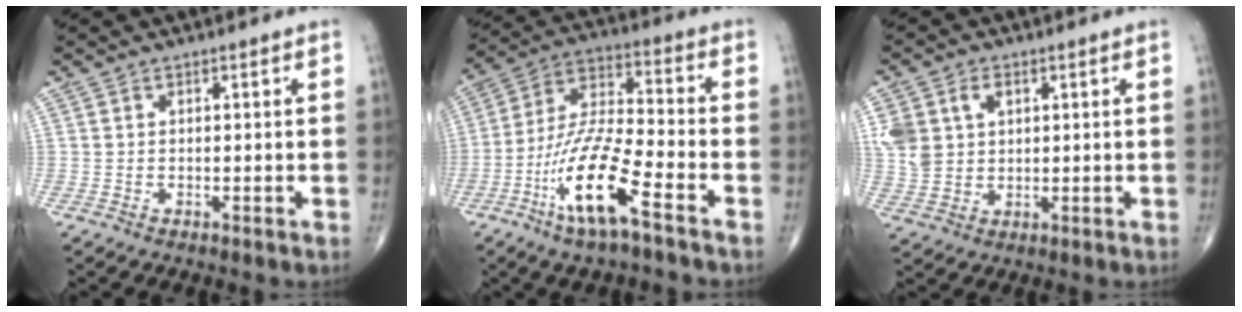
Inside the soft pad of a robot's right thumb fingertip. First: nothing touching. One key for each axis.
{"total": 15.3, "fx": -7.9, "fy": 3.2, "fz": 12.7, "tx": -0.261, "ty": 0.041, "tz": -0.150}
{"total": 8.4, "fx": 2.7, "fy": 6.3, "fz": 5.0, "tx": -0.093, "ty": 0.000, "tz": 0.063}